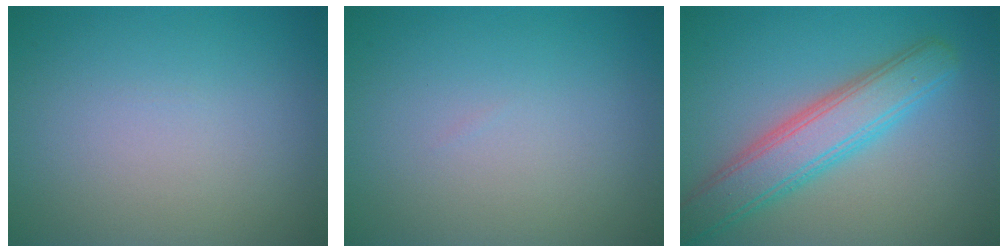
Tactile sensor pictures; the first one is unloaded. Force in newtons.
{"total": 0.0}
{"total": 5.6, "press": 5.6, "slide": 0.1}